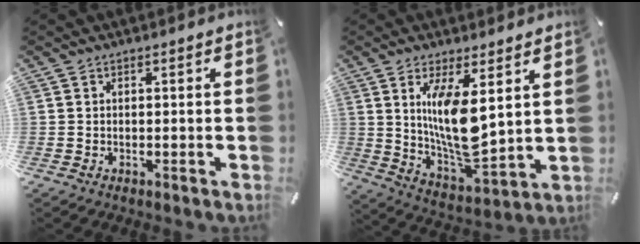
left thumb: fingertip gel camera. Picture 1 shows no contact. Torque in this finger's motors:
{"motor_torque": [1.60, 3.41, 1.49, -1.28, 0.57]}